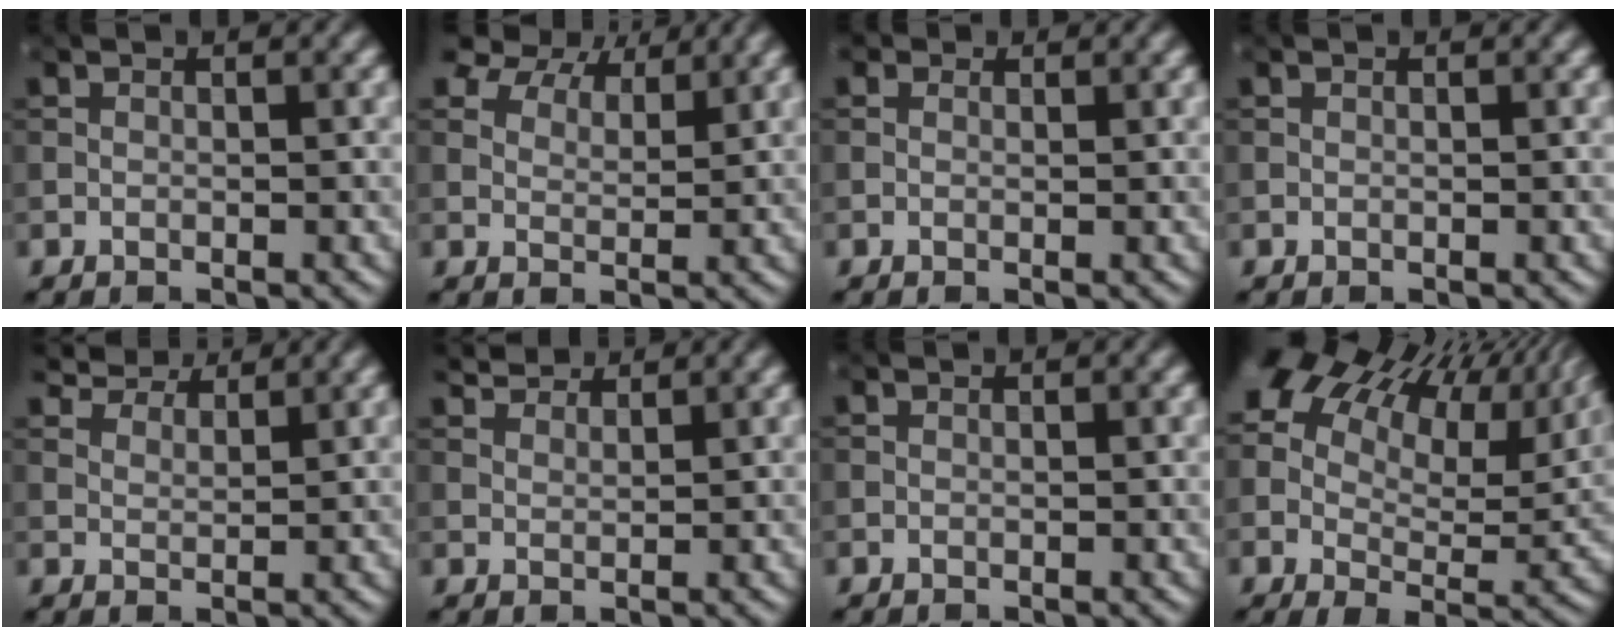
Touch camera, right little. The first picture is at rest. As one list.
[{"total": 8.7, "force": [7.2, 3.4, 3.4], "torque": [-0.072, -0.007, 0.123]}, {"total": 0.6, "force": [0.4, 0.4, 0.2], "torque": [-0.003, -0.003, 0.000]}, {"total": 0.0}, {"total": 5.0, "force": [4.5, 1.3, 1.6], "torque": [-0.039, -0.005, 0.087]}, {"total": 2.6, "force": [2.3, 0.7, 0.9], "torque": [-0.018, 0.005, 0.042]}, {"total": 0.0}, {"total": 16.6, "force": [7.8, 8.8, 11.7], "torque": [-0.191, 0.023, 0.132]}]